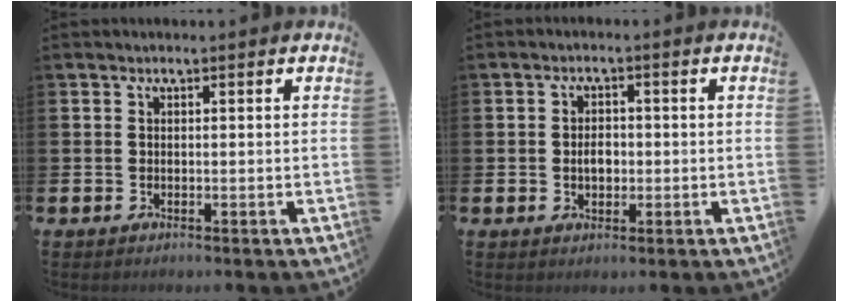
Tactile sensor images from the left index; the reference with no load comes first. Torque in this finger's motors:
{"motor_torque": [0.13, 0.08, 0.06, 0.07]}